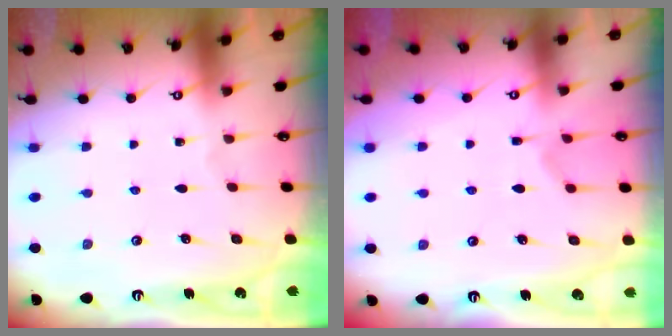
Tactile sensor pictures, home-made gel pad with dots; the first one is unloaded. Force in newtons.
{"total": 2.3, "press": 1.9, "slide": 1.3}